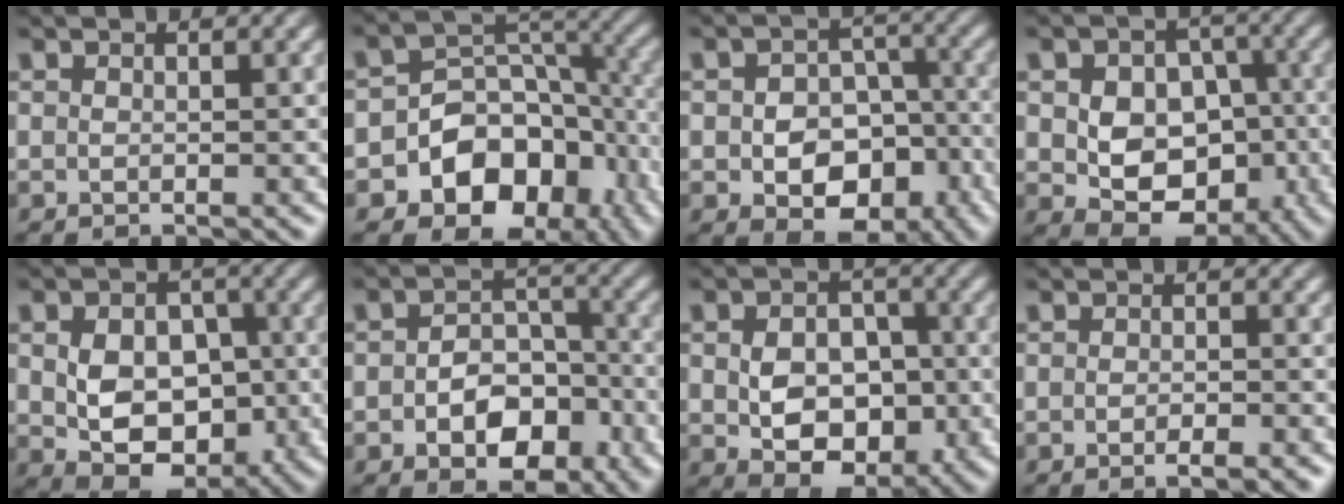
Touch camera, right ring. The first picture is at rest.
{"total": 14.2, "force": [-4.4, 11.3, 7.4], "torque": [-0.139, -0.049, -0.057]}
{"total": 7.5, "force": [-3.1, 5.5, 4.0], "torque": [-0.052, -0.035, -0.037]}
{"total": 10.0, "force": [-2.9, 7.8, 5.6], "torque": [-0.098, -0.053, -0.031]}
{"total": 9.0, "force": [-2.3, 6.5, 5.8], "torque": [-0.109, -0.048, -0.018]}
{"total": 6.0, "force": [-2.6, 4.1, 3.6], "torque": [-0.050, -0.023, -0.035]}
{"total": 7.8, "force": [-2.1, 5.4, 5.2], "torque": [-0.086, -0.044, -0.016]}
{"total": 1.9, "force": [-1.5, 0.2, 1.1], "torque": [-0.014, 0.001, -0.030]}